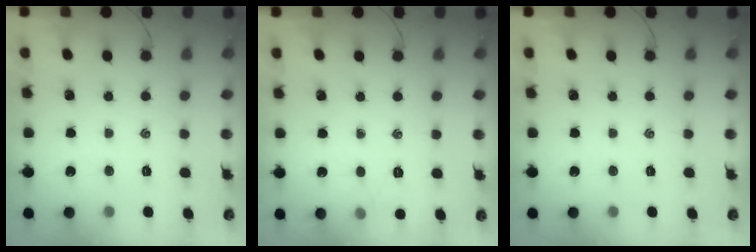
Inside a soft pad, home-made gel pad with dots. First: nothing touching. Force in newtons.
{"total": 3.7, "press": 3.6, "slide": 1.0}
{"total": 0.0}